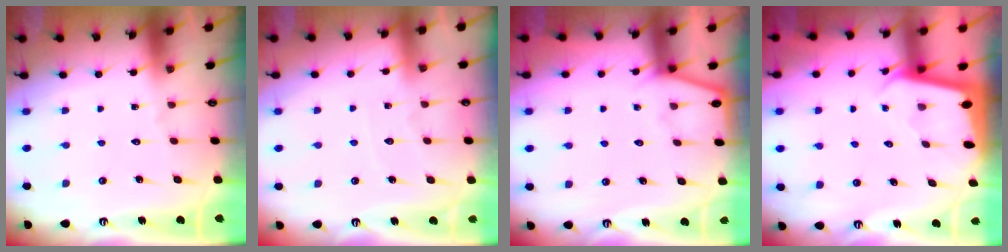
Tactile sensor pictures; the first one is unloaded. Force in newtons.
{"total": 3.2, "press": 3.2, "slide": 0.4}
{"total": 3.2, "press": 3.1, "slide": 0.5}
{"total": 1.8, "press": 1.8, "slide": 0.1}